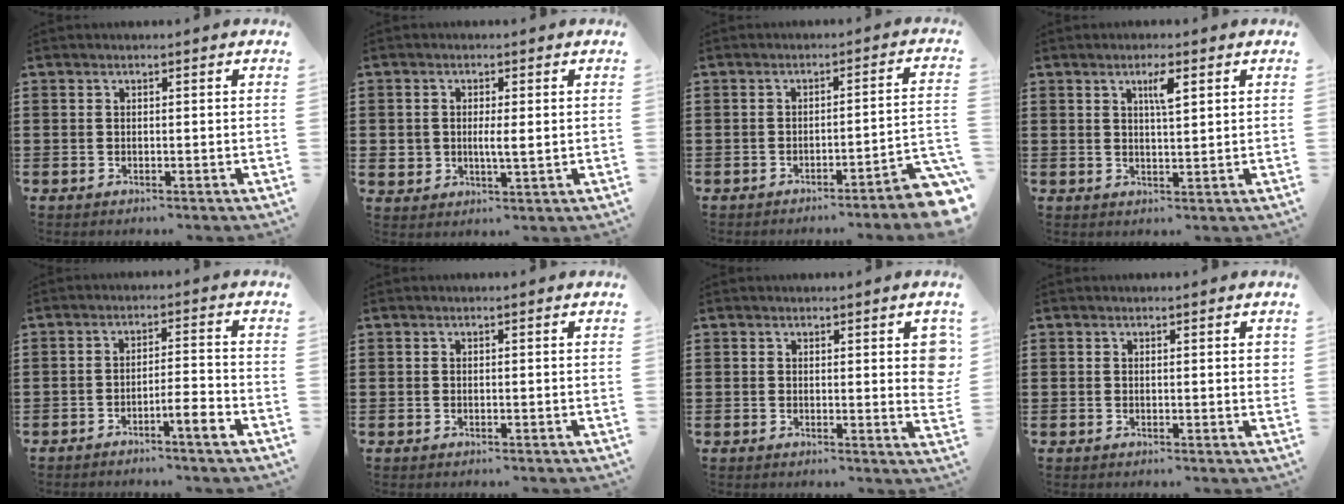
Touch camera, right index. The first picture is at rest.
{"total": 2.6, "force": [0.0, 1.8, 1.9], "torque": [-0.041, 0.007, 0.000]}
{"total": 4.0, "force": [-3.3, -0.3, 2.2], "torque": [-0.040, -0.017, -0.067]}
{"total": 3.3, "force": [1.5, 0.7, 2.9], "torque": [-0.053, 0.003, 0.022]}
{"total": 4.1, "force": [-2.9, 0.1, 3.0], "torque": [-0.052, -0.001, -0.052]}
{"total": 0.0}
{"total": 3.4, "force": [1.1, 0.8, 3.1], "torque": [-0.044, -0.003, 0.016]}
{"total": 1.2, "force": [0.3, 0.2, 1.2], "torque": [-0.016, 0.000, 0.003]}